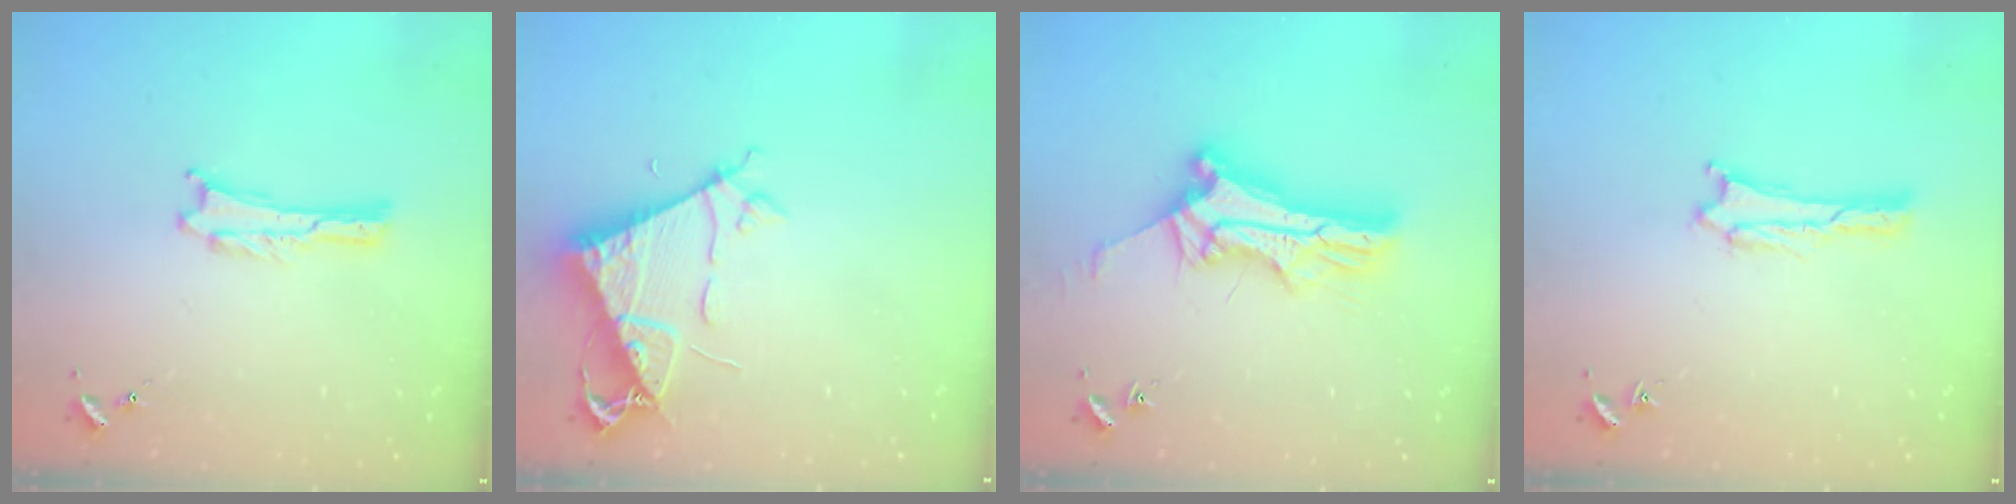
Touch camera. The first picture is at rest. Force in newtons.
{"total": 7.5, "press": 7.5, "slide": 0.7}
{"total": 10.4, "press": 10.4, "slide": 0.8}
{"total": 1.9, "press": 1.9, "slide": 0.1}